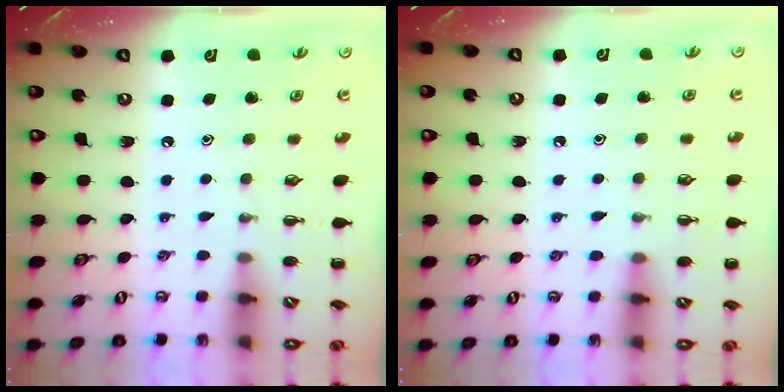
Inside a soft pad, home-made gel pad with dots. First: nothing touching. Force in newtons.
{"total": 6.9, "press": 6.6, "slide": 2.0}